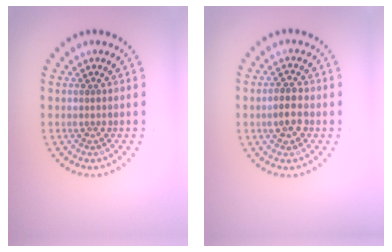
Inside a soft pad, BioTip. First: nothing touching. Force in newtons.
{"total": 2.6, "press": 2.5, "slide": 0.3}